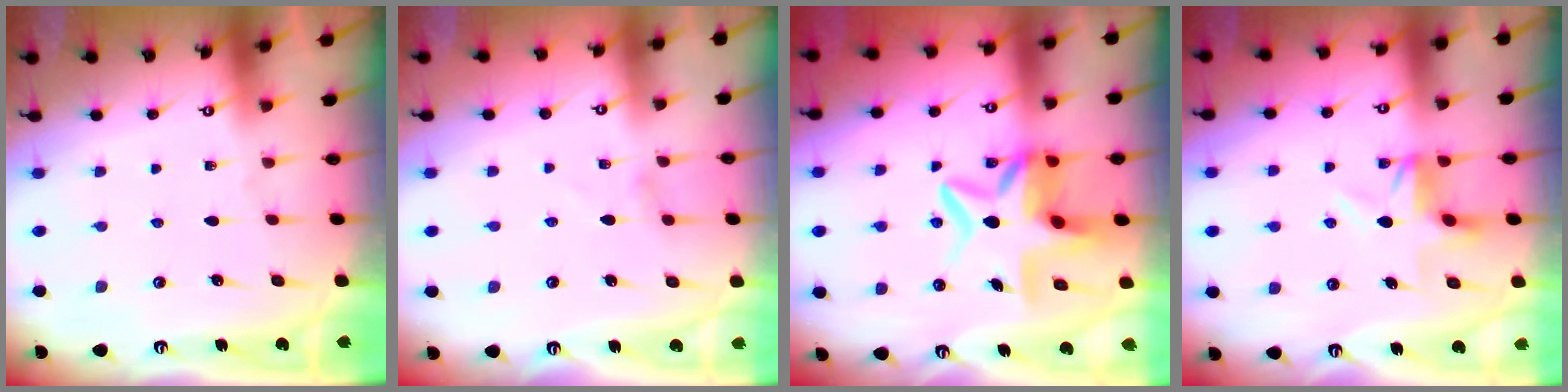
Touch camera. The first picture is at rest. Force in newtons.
{"total": 0.0}
{"total": 10.2, "press": 9.7, "slide": 3.1}
{"total": 5.1, "press": 5.1, "slide": 0.1}